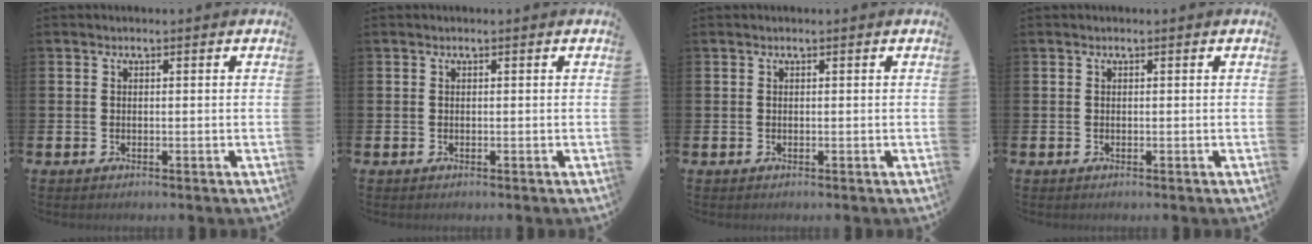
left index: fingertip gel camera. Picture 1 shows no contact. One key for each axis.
{"total": 0.0}
{"total": 0.0}
{"total": 0.0}